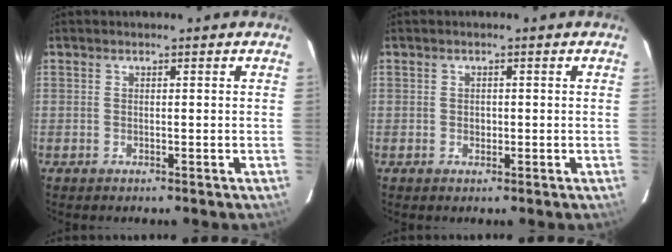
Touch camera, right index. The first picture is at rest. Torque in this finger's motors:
{"motor_torque": [0.11, -0.04, 0.07, 0.02]}